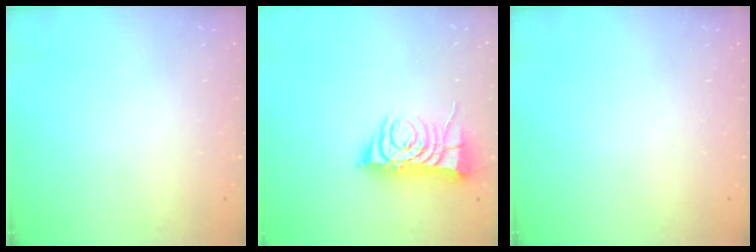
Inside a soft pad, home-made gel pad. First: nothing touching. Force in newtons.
{"total": 9.2, "press": 9.1, "slide": 1.1}
{"total": 0.0}